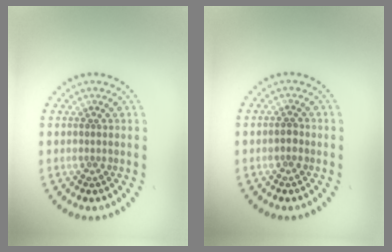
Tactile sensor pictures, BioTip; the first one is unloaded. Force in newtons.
{"total": 1.1, "press": 1.1, "slide": 0.2}